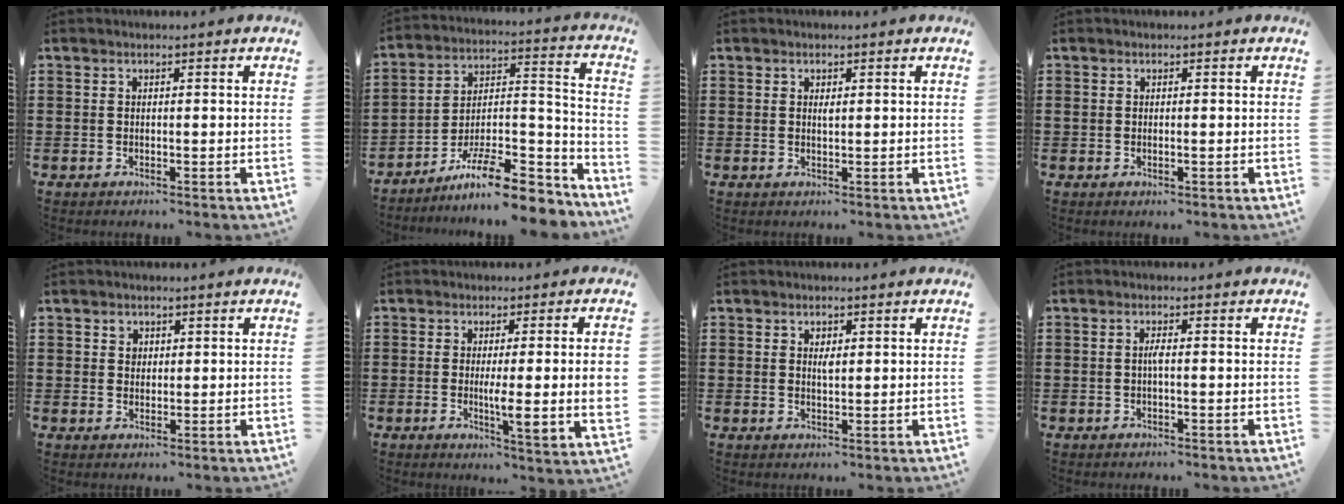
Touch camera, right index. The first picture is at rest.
{"total": 12.6, "force": [-10.2, 2.7, 7.0], "torque": [-0.109, 0.032, -0.187]}
{"total": 0.9, "force": [0.3, 0.4, 0.8], "torque": [-0.017, 0.001, 0.006]}
{"total": 0.6, "force": [-0.1, 0.3, 0.5], "torque": [-0.011, -0.002, -0.001]}
{"total": 1.7, "force": [0.9, 1.4, 0.4], "torque": [-0.014, 0.006, 0.018]}
{"total": 6.7, "force": [-0.2, 0.6, 6.6], "torque": [-0.116, -0.014, -0.007]}
{"total": 1.5, "force": [0.6, 0.8, 1.2], "torque": [-0.017, 0.001, 0.009]}
{"total": 1.5, "force": [-0.3, 0.2, 1.4], "torque": [-0.030, -0.001, -0.006]}